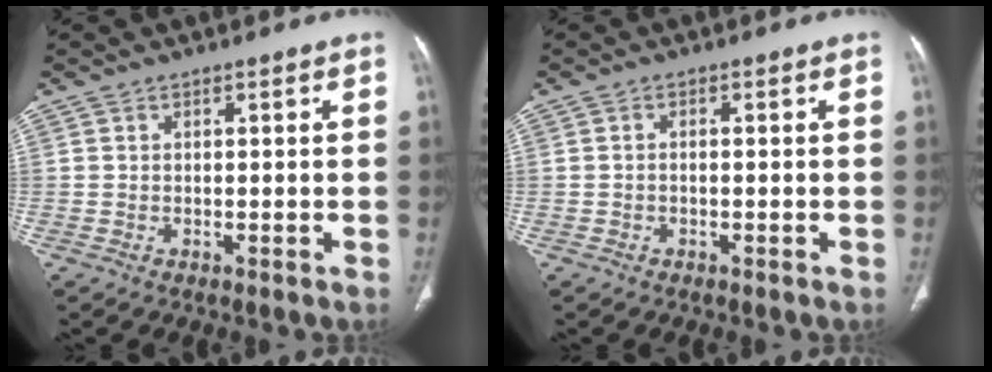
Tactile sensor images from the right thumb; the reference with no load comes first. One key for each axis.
{"total": 0.7, "fx": -0.3, "fy": 0.3, "fz": 0.6, "tx": -0.010, "ty": 0.002, "tz": -0.007}